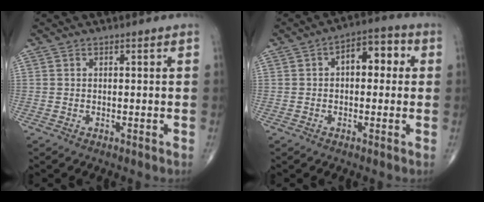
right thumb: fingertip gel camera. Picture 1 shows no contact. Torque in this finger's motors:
{"motor_torque": [0.27, 1.45, 0.70, -0.10, 0.08]}